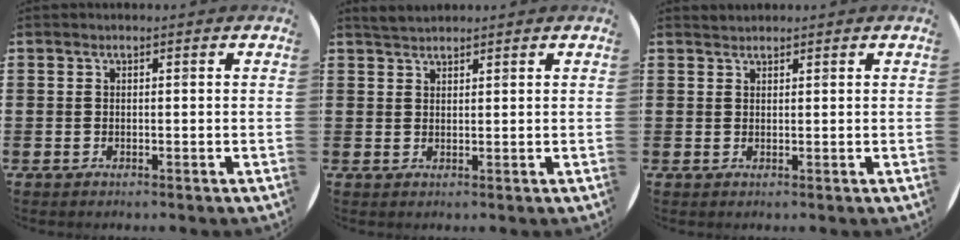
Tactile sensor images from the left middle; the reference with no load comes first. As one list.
[{"total": 2.0, "force": [1.9, 0.4, 0.3], "torque": [-0.010, 0.005, 0.037]}, {"total": 0.9, "force": [0.9, 0.1, -0.1], "torque": [0.000, 0.001, 0.017]}]